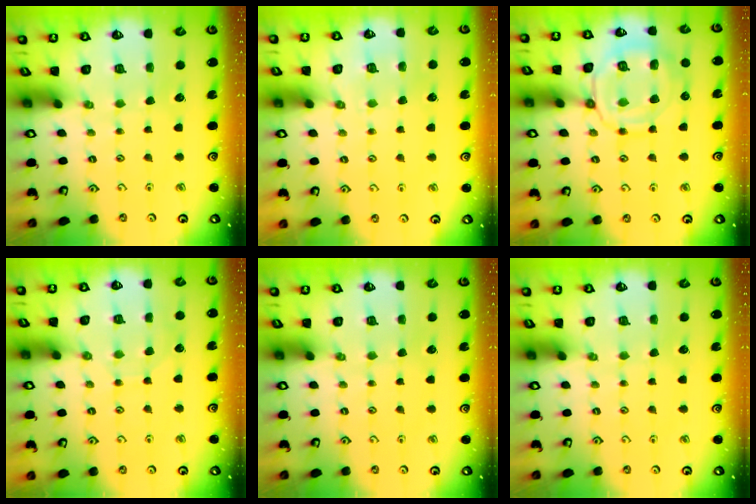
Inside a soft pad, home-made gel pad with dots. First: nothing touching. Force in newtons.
{"total": 3.2, "press": 3.1, "slide": 0.7}
{"total": 14.2, "press": 14.2, "slide": 1.2}
{"total": 2.6, "press": 2.6, "slide": 0.3}
{"total": 0.0}
{"total": 0.0}